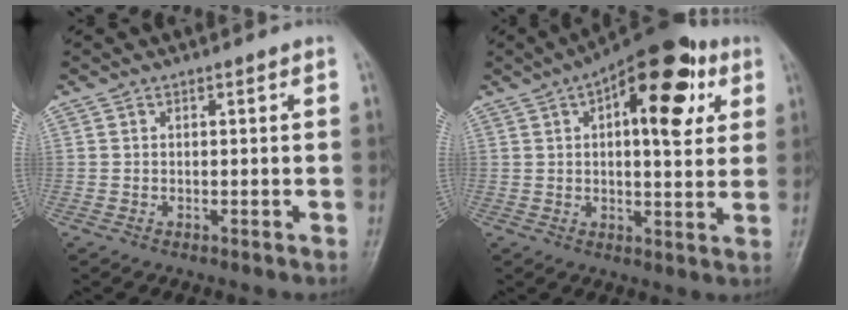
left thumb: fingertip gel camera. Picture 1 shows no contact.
{"total": 17.7, "force": [6.4, 7.8, 14.6], "torque": [-0.167, 0.003, 0.083]}